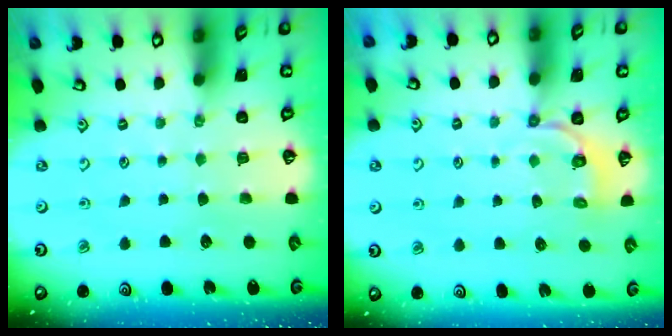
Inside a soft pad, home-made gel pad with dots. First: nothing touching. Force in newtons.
{"total": 3.8, "press": 2.8, "slide": 2.5}